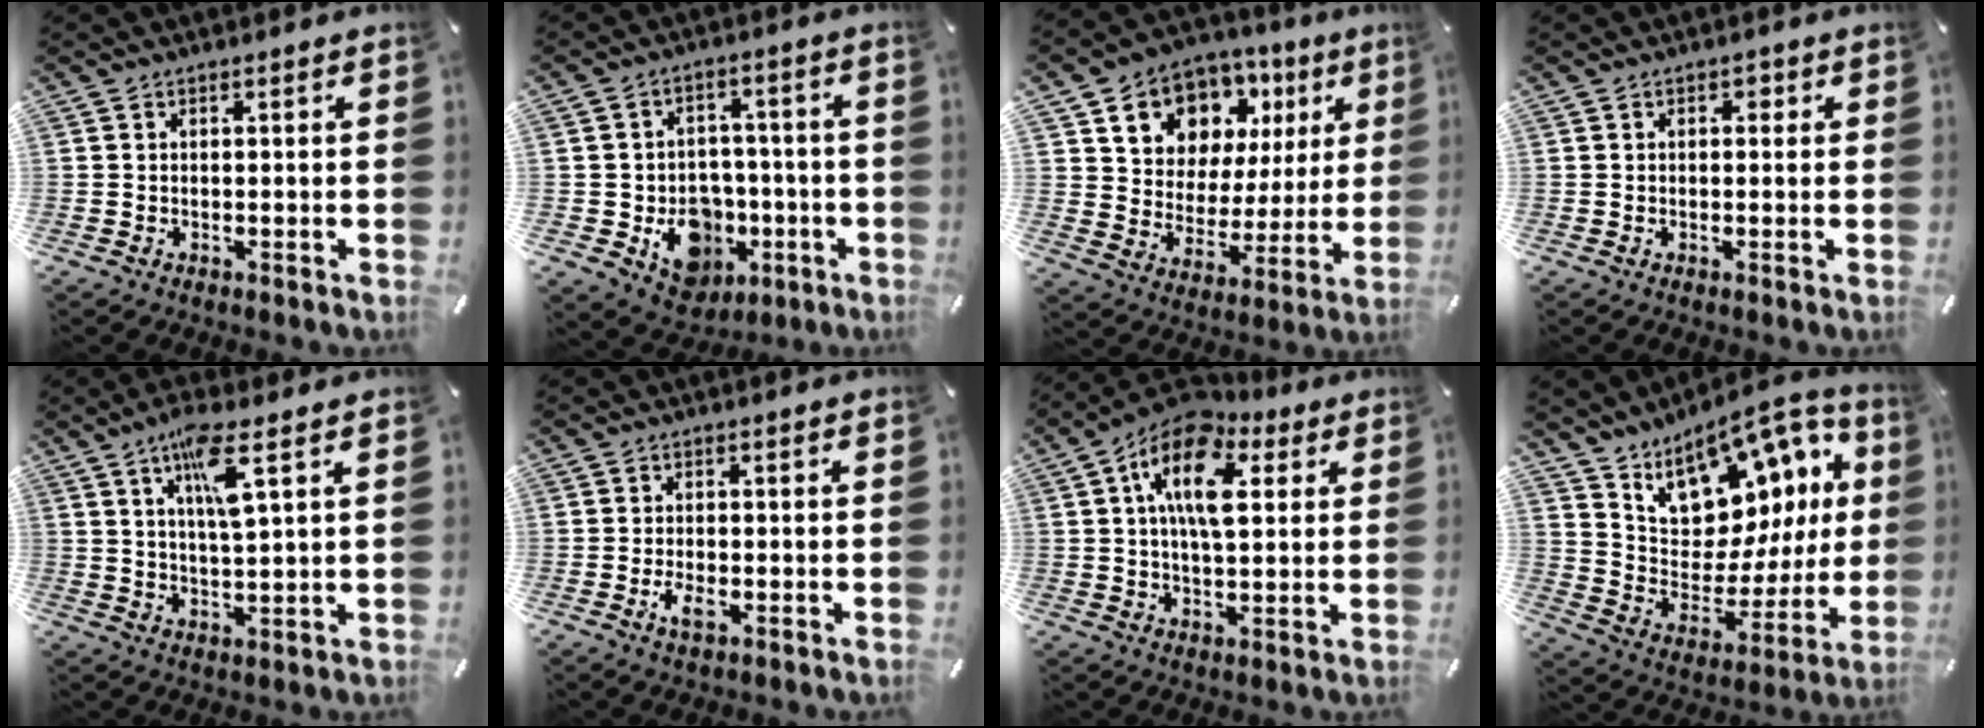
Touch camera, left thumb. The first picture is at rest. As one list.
[{"total": 11.0, "force": [-3.1, 9.5, 4.6], "torque": [-0.053, 0.016, -0.040]}, {"total": 11.0, "force": [6.5, 8.5, 2.3], "torque": [-0.050, -0.056, 0.123]}, {"total": 1.3, "force": [0.1, 1.2, 0.6], "torque": [-0.006, 0.006, -0.003]}, {"total": 9.0, "force": [4.2, 1.6, 7.8], "torque": [-0.144, -0.002, 0.067]}, {"total": 3.7, "force": [-1.5, 1.8, 2.8], "torque": [-0.059, 0.001, -0.028]}, {"total": 15.4, "force": [5.0, 8.5, 11.8], "torque": [-0.218, -0.010, 0.085]}, {"total": 15.5, "force": [10.4, 9.2, 7.0], "torque": [-0.095, -0.097, 0.183]}]